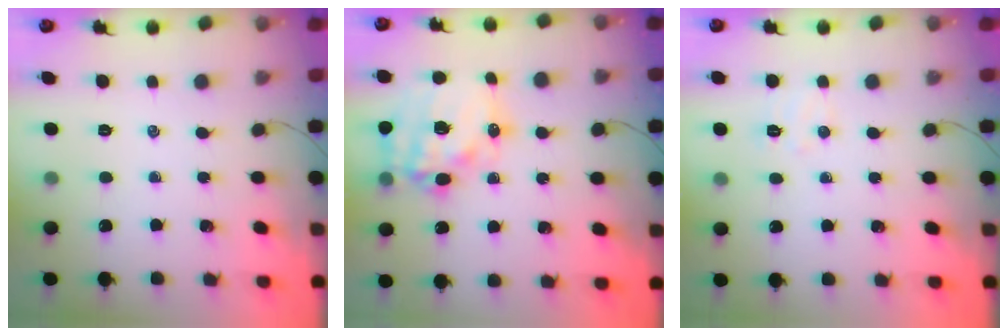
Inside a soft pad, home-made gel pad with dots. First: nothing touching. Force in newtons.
{"total": 18.3, "press": 17.8, "slide": 4.1}
{"total": 4.5, "press": 4.4, "slide": 1.0}